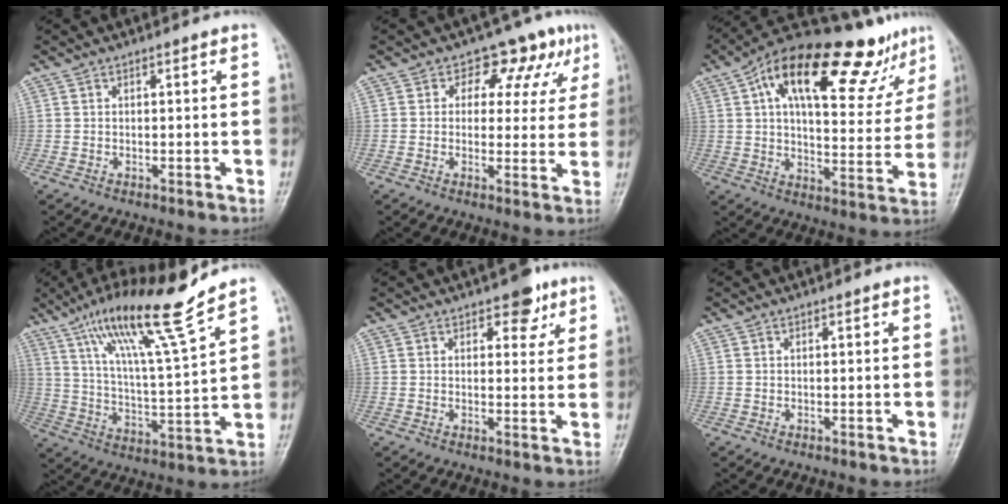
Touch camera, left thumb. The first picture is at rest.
{"total": 9.2, "force": [4.4, 6.4, 5.0], "torque": [-0.008, -0.006, 0.048]}
{"total": 24.7, "force": [14.4, 9.6, 17.7], "torque": [-0.220, -0.003, 0.218]}
{"total": 16.7, "force": [11.6, 0.8, 12.0], "torque": [-0.201, -0.057, 0.203]}
{"total": 4.7, "force": [2.8, 2.7, 2.6], "torque": [-0.009, -0.013, 0.034]}
{"total": 0.0}